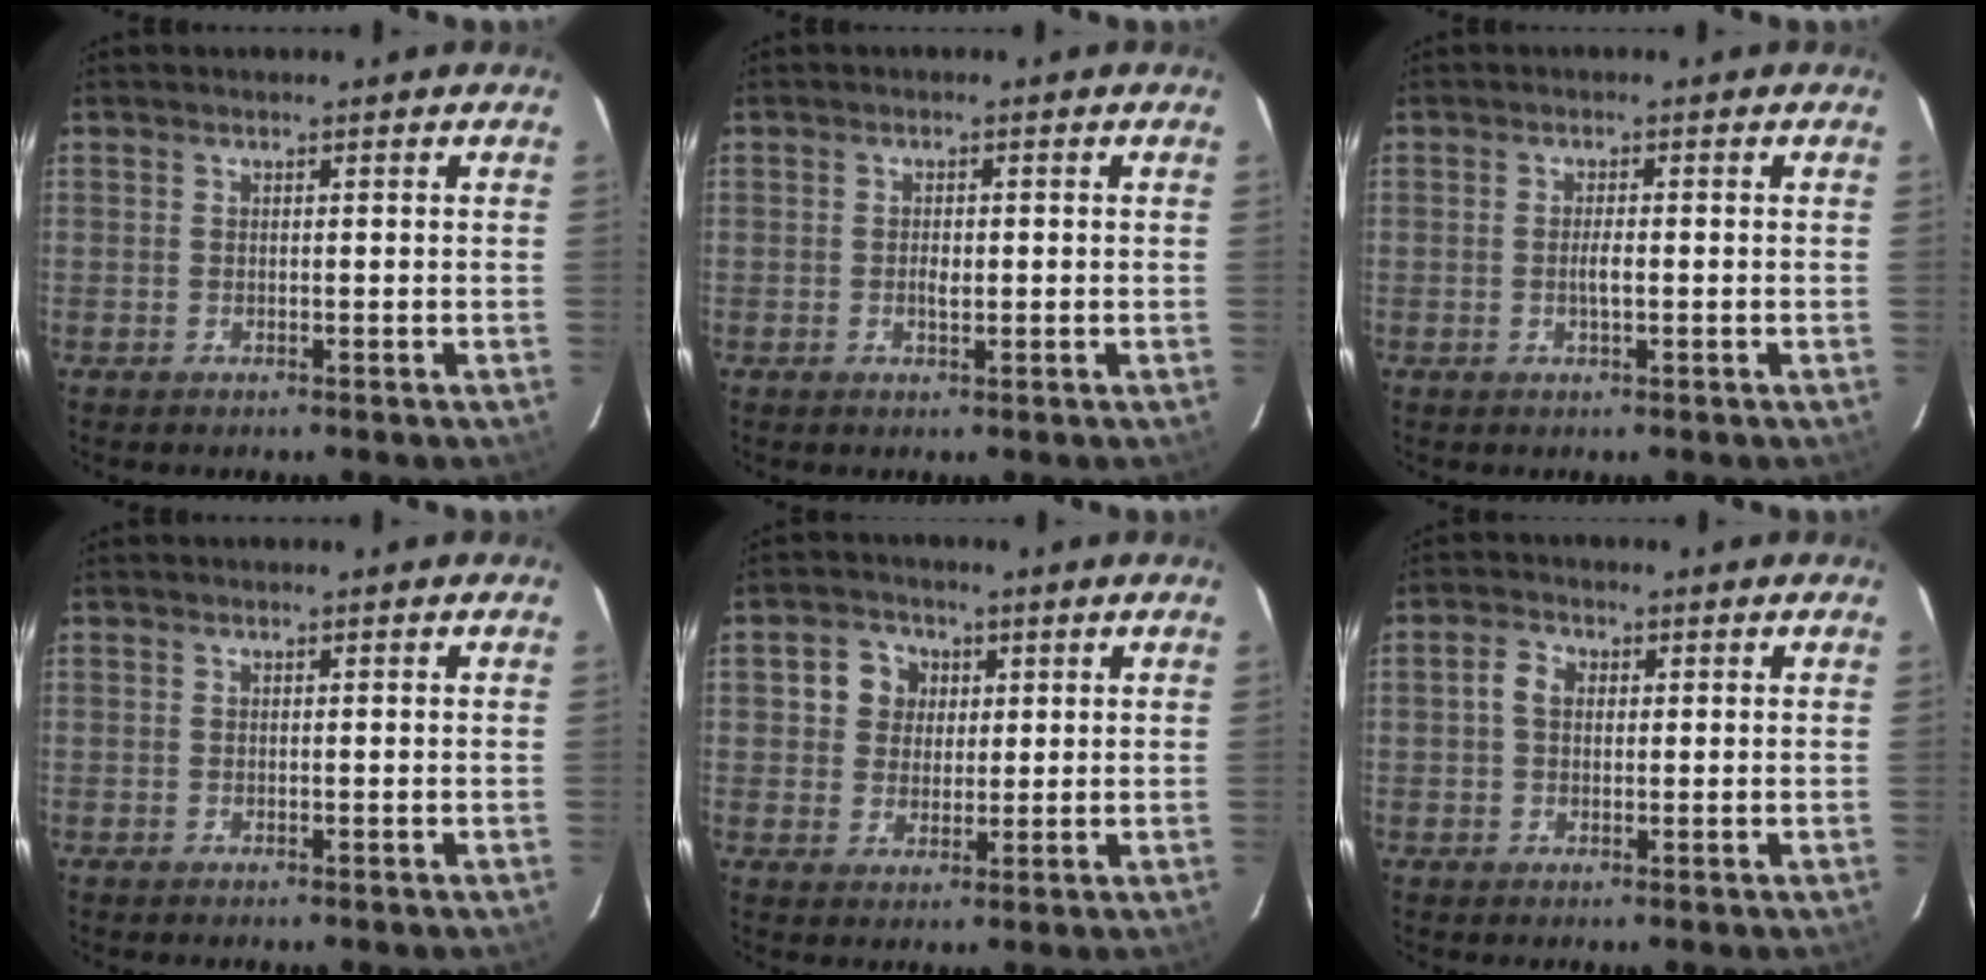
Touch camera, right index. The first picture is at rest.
{"total": 1.8, "force": [-0.3, 0.8, 1.5], "torque": [-0.027, 0.000, -0.005]}
{"total": 2.0, "force": [-0.4, 0.5, 1.9], "torque": [-0.036, -0.001, -0.007]}
{"total": 0.0}
{"total": 5.8, "force": [1.5, 5.3, 1.8], "torque": [-0.032, 0.020, 0.026]}
{"total": 3.2, "force": [0.4, 2.5, 2.0], "torque": [-0.040, 0.012, 0.007]}